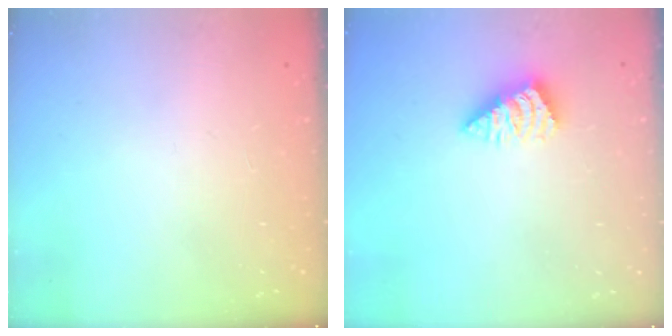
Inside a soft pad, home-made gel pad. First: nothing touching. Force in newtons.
{"total": 2.8, "press": 2.7, "slide": 0.5}